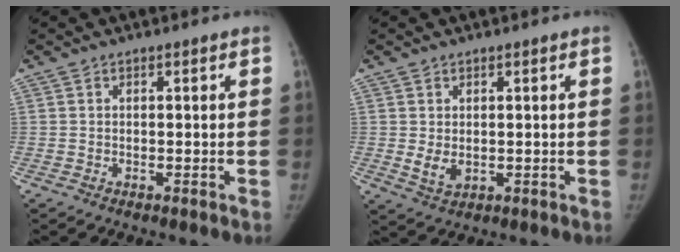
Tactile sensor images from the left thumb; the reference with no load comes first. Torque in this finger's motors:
{"motor_torque": [0.01, 0.01, 0.19, 0.04, 0.00]}